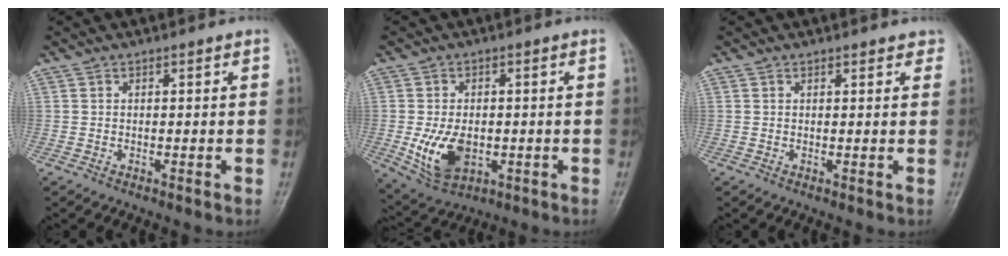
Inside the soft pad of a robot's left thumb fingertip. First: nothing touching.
{"total": 9.6, "force": [-1.7, 6.3, 7.1], "torque": [-0.117, -0.008, -0.017]}
{"total": 1.7, "force": [1.3, 0.9, 0.6], "torque": [0.012, -0.002, 0.008]}